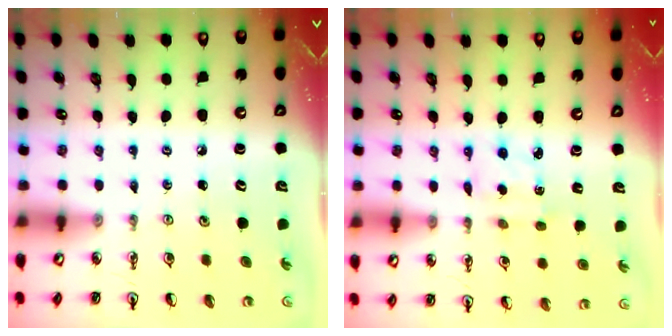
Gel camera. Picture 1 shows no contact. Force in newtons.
{"total": 1.8, "press": 1.7, "slide": 0.6}